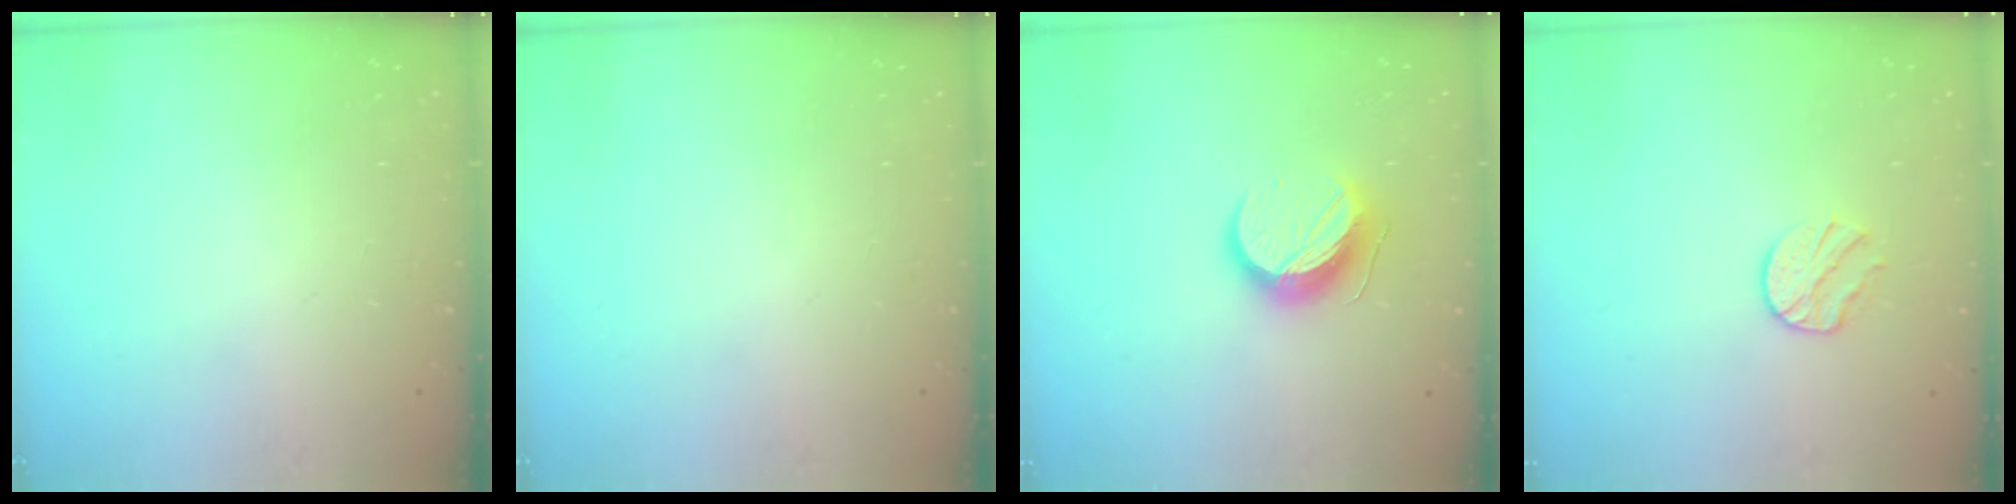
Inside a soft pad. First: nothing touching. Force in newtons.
{"total": 0.0}
{"total": 12.4, "press": 12.4, "slide": 0.1}
{"total": 7.7, "press": 7.7, "slide": 0.7}